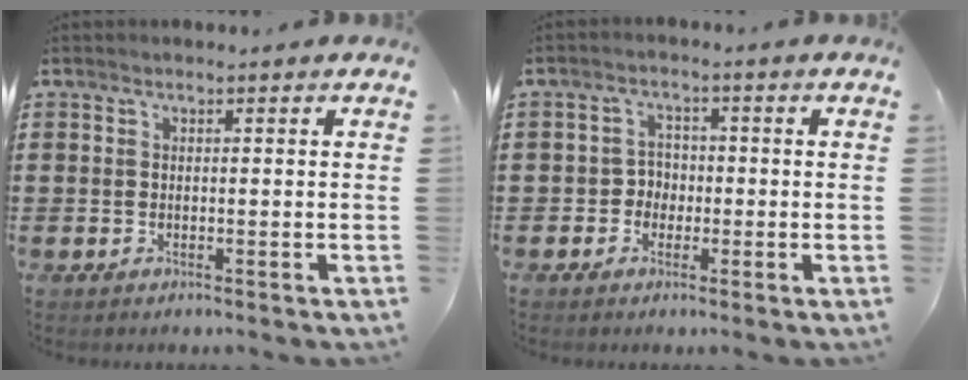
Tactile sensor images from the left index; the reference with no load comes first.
{"total": 2.8, "force": [-0.9, 2.5, 1.0], "torque": [-0.028, 0.005, -0.023]}